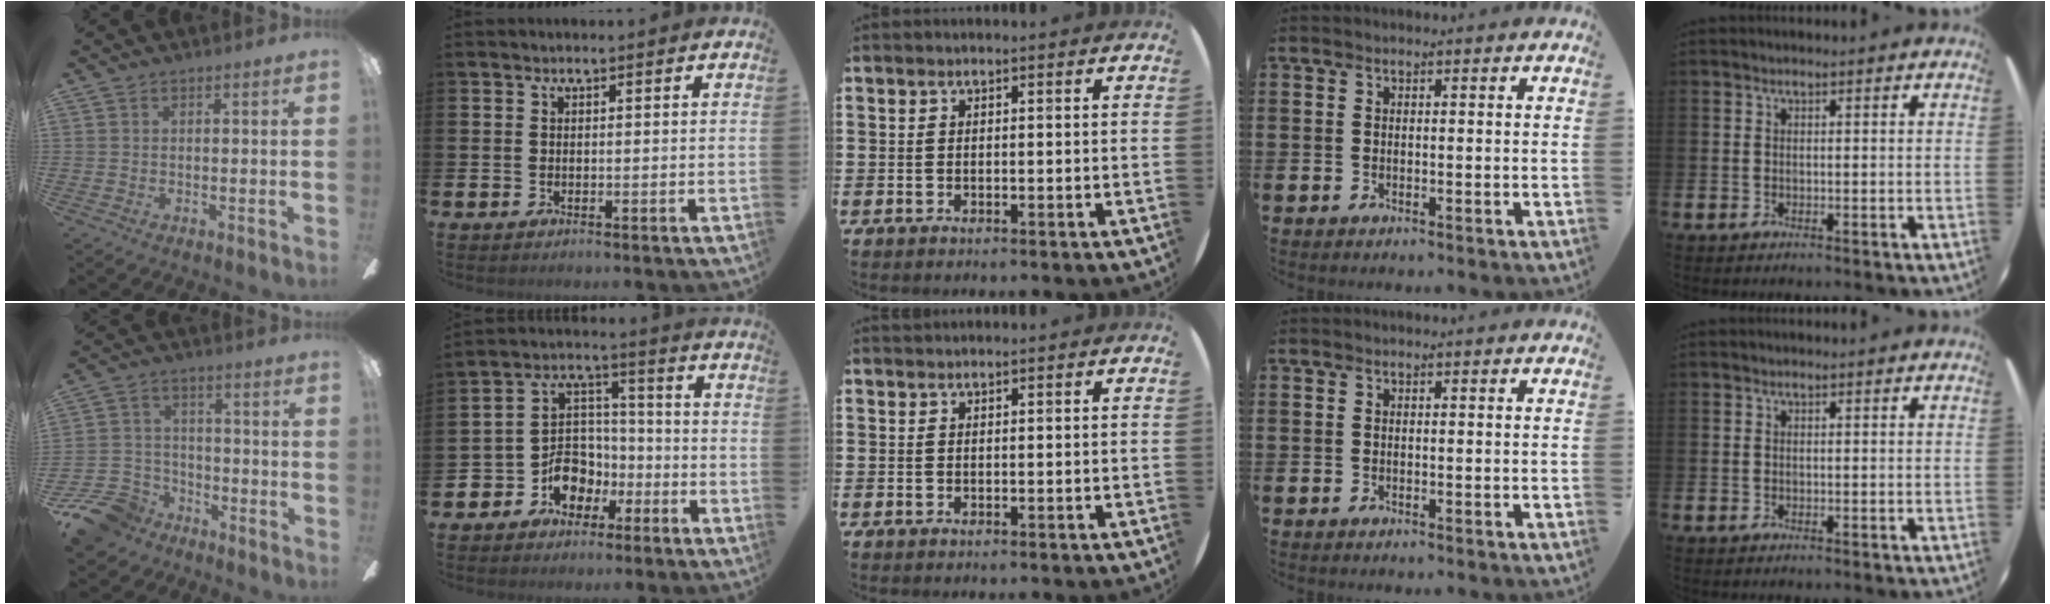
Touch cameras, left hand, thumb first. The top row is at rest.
{"thumb": {"total": 11.2, "force": [-8.1, 6.7, 3.6], "torque": [-0.087, 0.054, -0.152]}, "index": {"total": 6.8, "force": [-3.3, 5.7, 1.9], "torque": [-0.059, 0.004, -0.067]}}